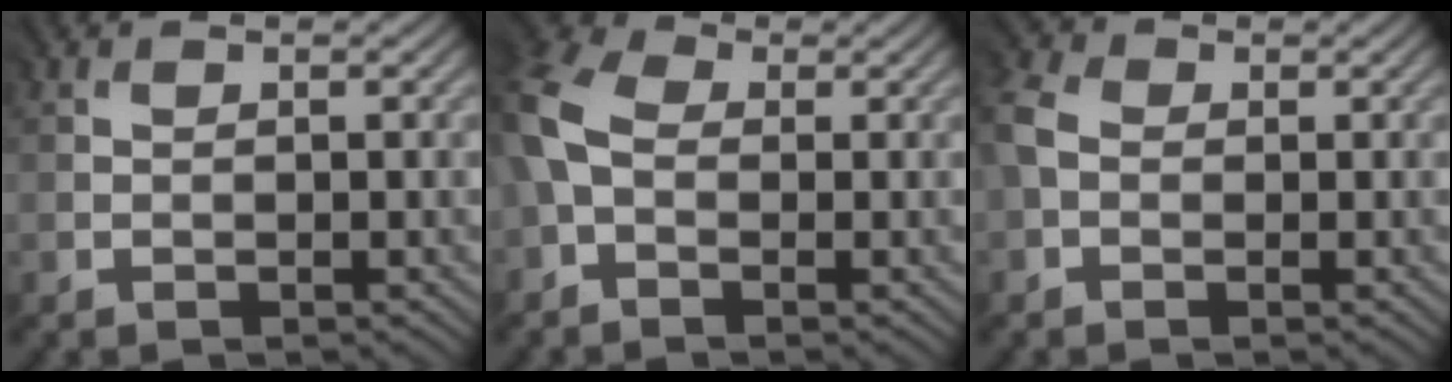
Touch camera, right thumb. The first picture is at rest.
{"total": 7.9, "force": [-0.5, 5.5, 5.7], "torque": [-0.170, -0.002, -0.016]}
{"total": 3.9, "force": [-0.3, 3.2, 2.3], "torque": [-0.080, 0.001, -0.012]}